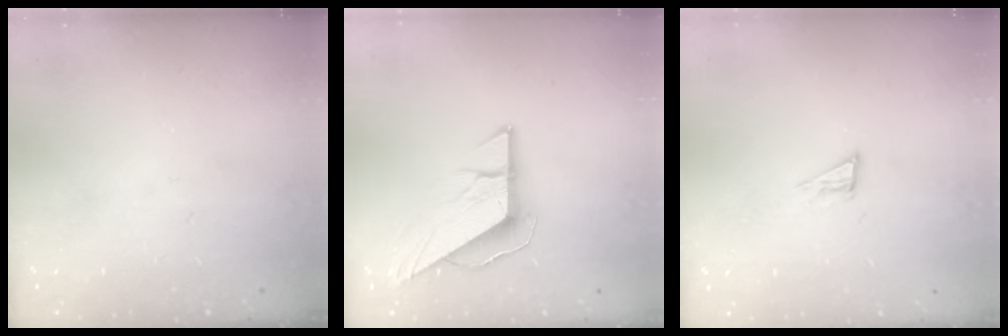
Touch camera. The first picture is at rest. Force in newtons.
{"total": 9.2, "press": 9.2, "slide": 0.6}
{"total": 4.8, "press": 4.7, "slide": 0.6}